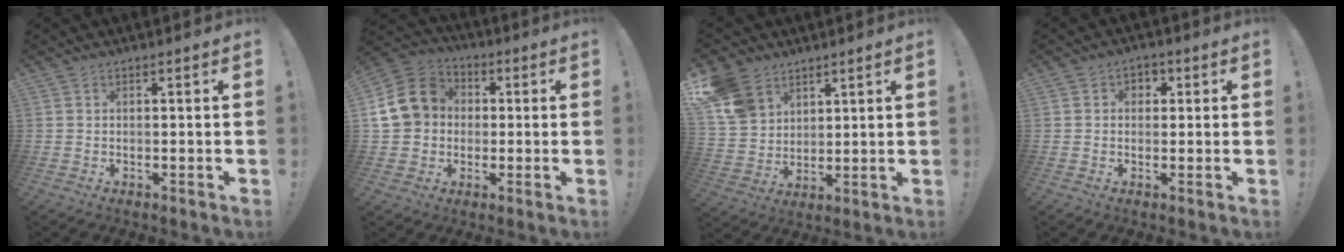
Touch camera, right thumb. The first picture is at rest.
{"total": 15.8, "force": [2.0, 13.6, 7.8], "torque": [-0.134, 0.015, 0.046]}
{"total": 12.6, "force": [7.8, 8.9, 4.5], "torque": [-0.083, -0.041, 0.162]}
{"total": 2.8, "force": [0.1, 2.5, 1.1], "torque": [-0.008, 0.001, -0.002]}